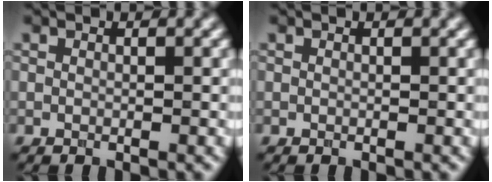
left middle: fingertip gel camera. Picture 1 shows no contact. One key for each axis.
{"total": 0.0}